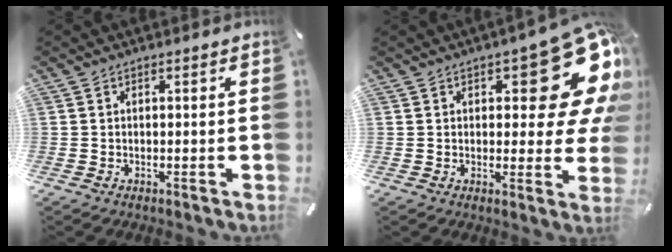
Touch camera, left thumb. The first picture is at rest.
{"total": 17.4, "force": [8.0, 7.0, 13.7], "torque": [-0.159, -0.062, 0.130]}